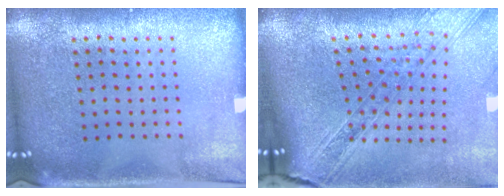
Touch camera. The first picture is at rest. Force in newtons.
{"total": 2.5, "press": 2.1, "slide": 1.3}